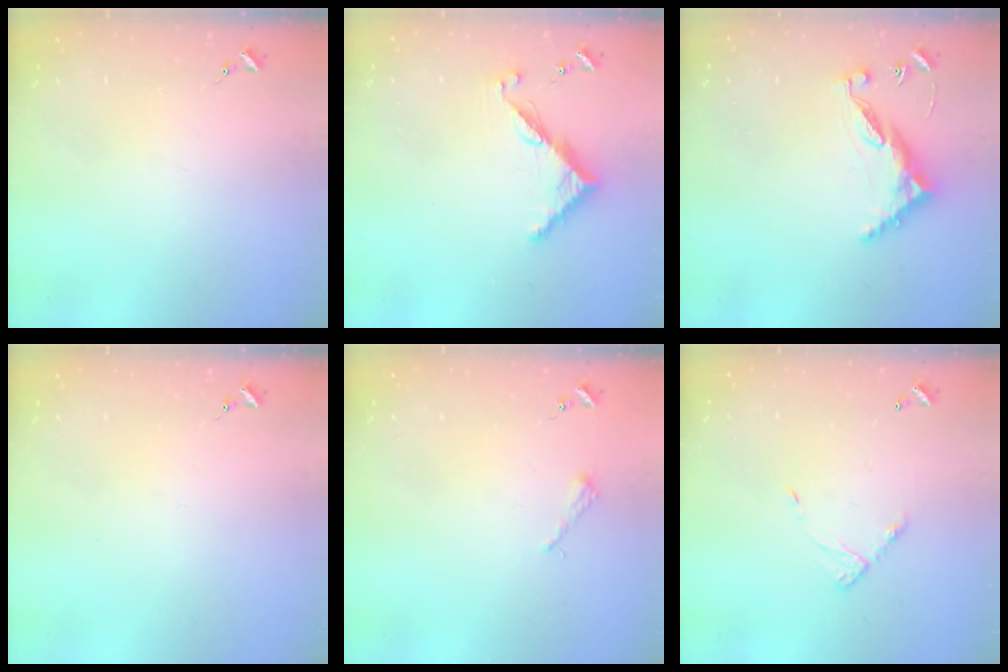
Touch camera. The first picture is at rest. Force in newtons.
{"total": 7.7, "press": 7.7, "slide": 0.3}
{"total": 9.8, "press": 9.7, "slide": 1.0}
{"total": 0.0}
{"total": 2.2, "press": 2.2, "slide": 0.3}
{"total": 7.3, "press": 7.3, "slide": 0.6}